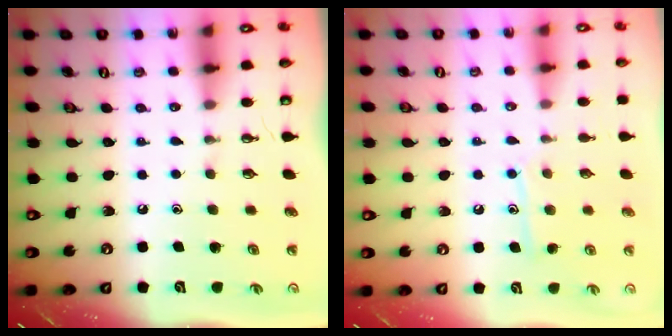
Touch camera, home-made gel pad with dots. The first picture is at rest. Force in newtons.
{"total": 9.2, "press": 9.1, "slide": 0.7}